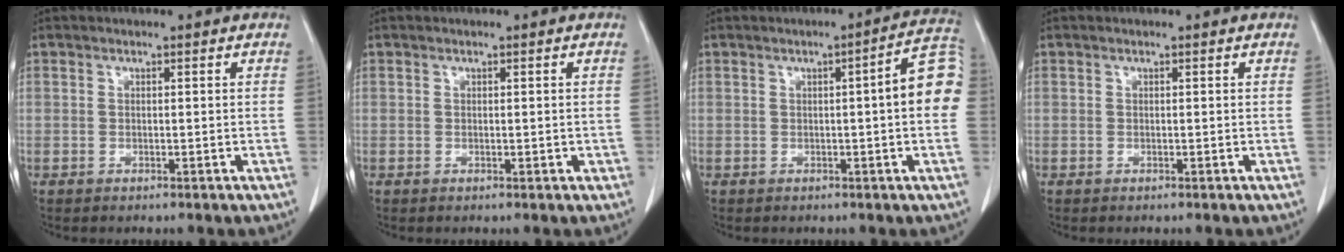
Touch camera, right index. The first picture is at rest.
{"total": 0.9, "force": [-0.1, 0.5, 0.8], "torque": [-0.012, -0.001, 0.002]}
{"total": 7.9, "force": [0.4, 0.8, 7.9], "torque": [-0.093, 0.020, -0.004]}
{"total": 0.0}